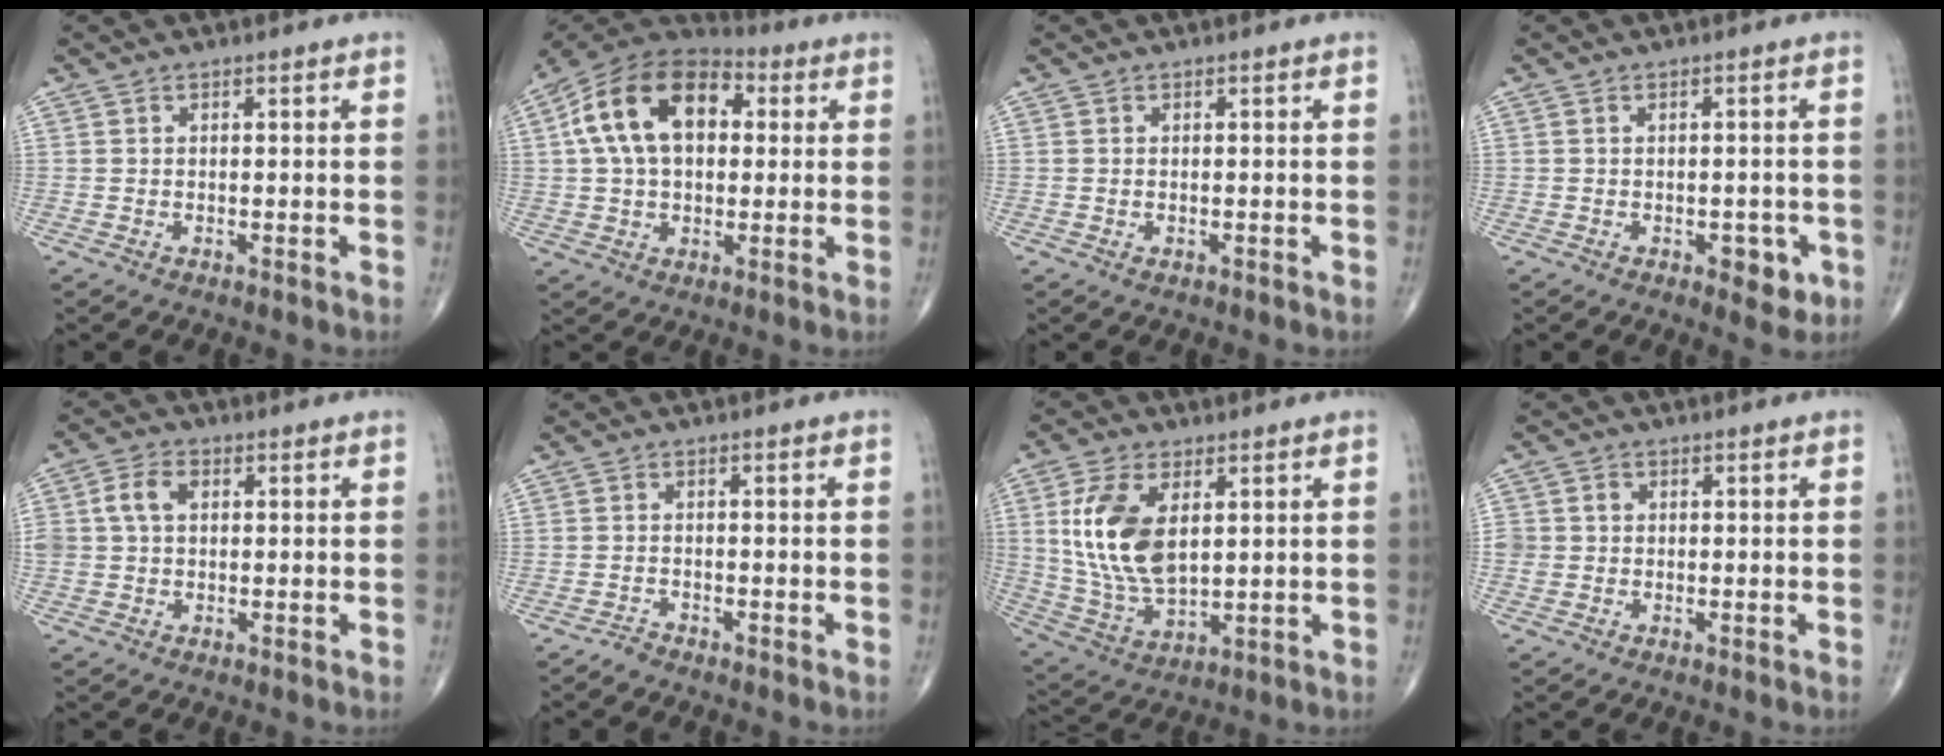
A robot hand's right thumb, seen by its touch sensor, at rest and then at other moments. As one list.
[{"total": 17.8, "force": [3.5, 11.3, 13.3], "torque": [-0.220, 0.024, 0.051]}, {"total": 0.6, "force": [-0.2, 0.3, 0.4], "torque": [-0.010, 0.000, -0.001]}, {"total": 4.4, "force": [-1.7, 2.4, 3.3], "torque": [-0.020, 0.002, -0.018]}, {"total": 6.2, "force": [1.2, 4.5, 4.1], "torque": [-0.084, 0.018, 0.022]}, {"total": 1.2, "force": [-1.2, 0.2, 0.1], "torque": [-0.004, 0.001, -0.023]}, {"total": 14.6, "force": [3.3, 8.0, 11.7], "torque": [-0.230, -0.015, 0.075]}, {"total": 3.0, "force": [0.0, 2.9, 0.8], "torque": [-0.002, 0.009, 0.004]}]